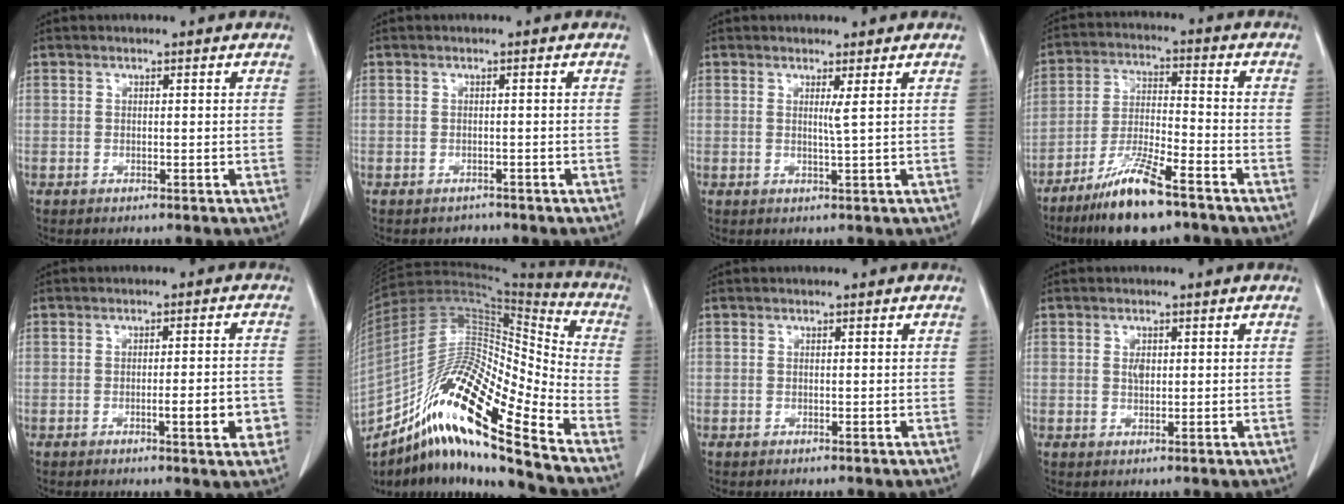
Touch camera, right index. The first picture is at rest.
{"total": 1.1, "force": [-1.0, 0.5, -0.2], "torque": [-0.001, -0.001, -0.016]}
{"total": 1.3, "force": [0.5, -0.6, 1.1], "torque": [-0.026, -0.007, 0.009]}
{"total": 11.5, "force": [-8.0, 1.7, 8.1], "torque": [-0.165, -0.025, -0.146]}
{"total": 5.9, "force": [-2.1, 0.9, 5.4], "torque": [-0.068, 0.002, -0.025]}
{"total": 21.3, "force": [-13.6, 2.5, 16.3], "torque": [-0.314, -0.007, -0.246]}
{"total": 0.0}
{"total": 1.6, "force": [0.4, 0.9, 1.2], "torque": [-0.021, -0.001, 0.008]}